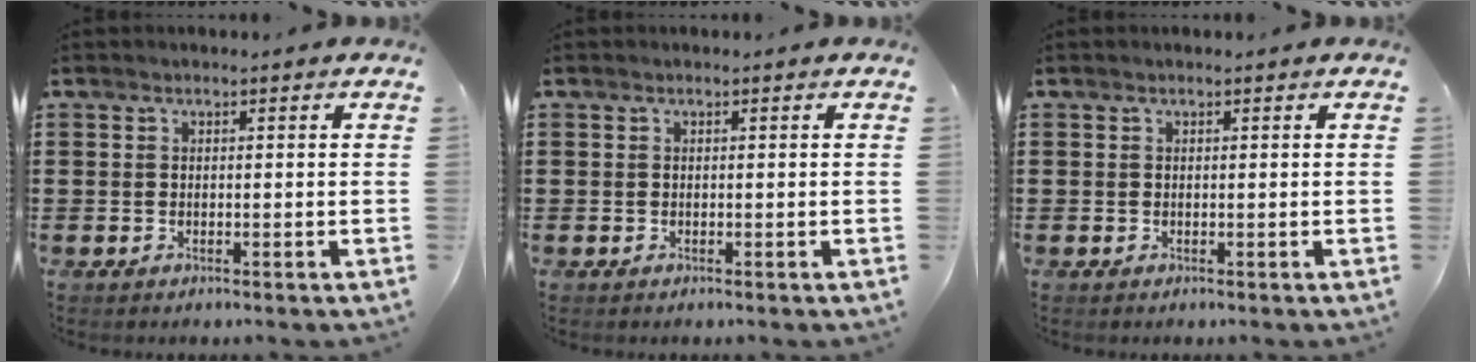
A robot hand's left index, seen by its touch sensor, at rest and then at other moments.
{"total": 0.0}
{"total": 0.0}